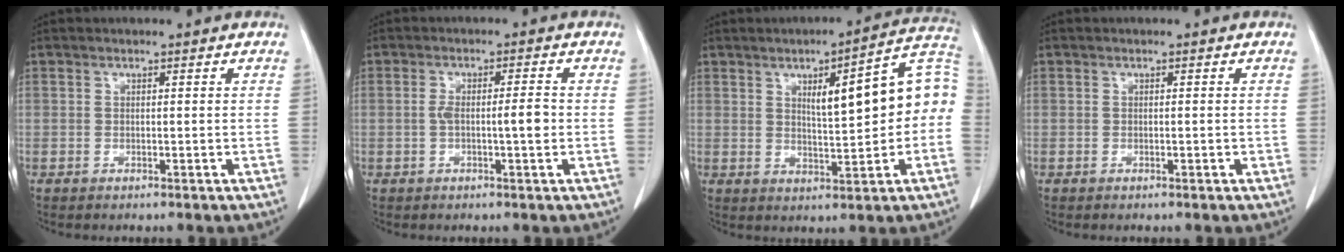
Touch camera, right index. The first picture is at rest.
{"total": 4.0, "force": [-0.5, 0.5, 3.9], "torque": [-0.072, 0.006, -0.005]}
{"total": 12.8, "force": [1.2, 2.8, 12.4], "torque": [-0.165, 0.038, 0.018]}
{"total": 0.5, "force": [-0.1, 0.1, 0.5], "torque": [-0.008, 0.000, 0.000]}